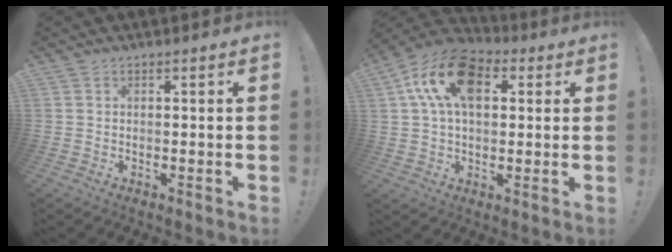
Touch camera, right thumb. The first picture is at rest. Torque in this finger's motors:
{"motor_torque": [0.72, 0.73, 0.18, 0.17, 0.25]}